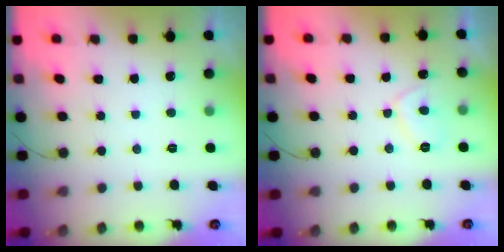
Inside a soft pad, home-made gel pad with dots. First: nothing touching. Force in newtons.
{"total": 4.3, "press": 4.2, "slide": 0.7}